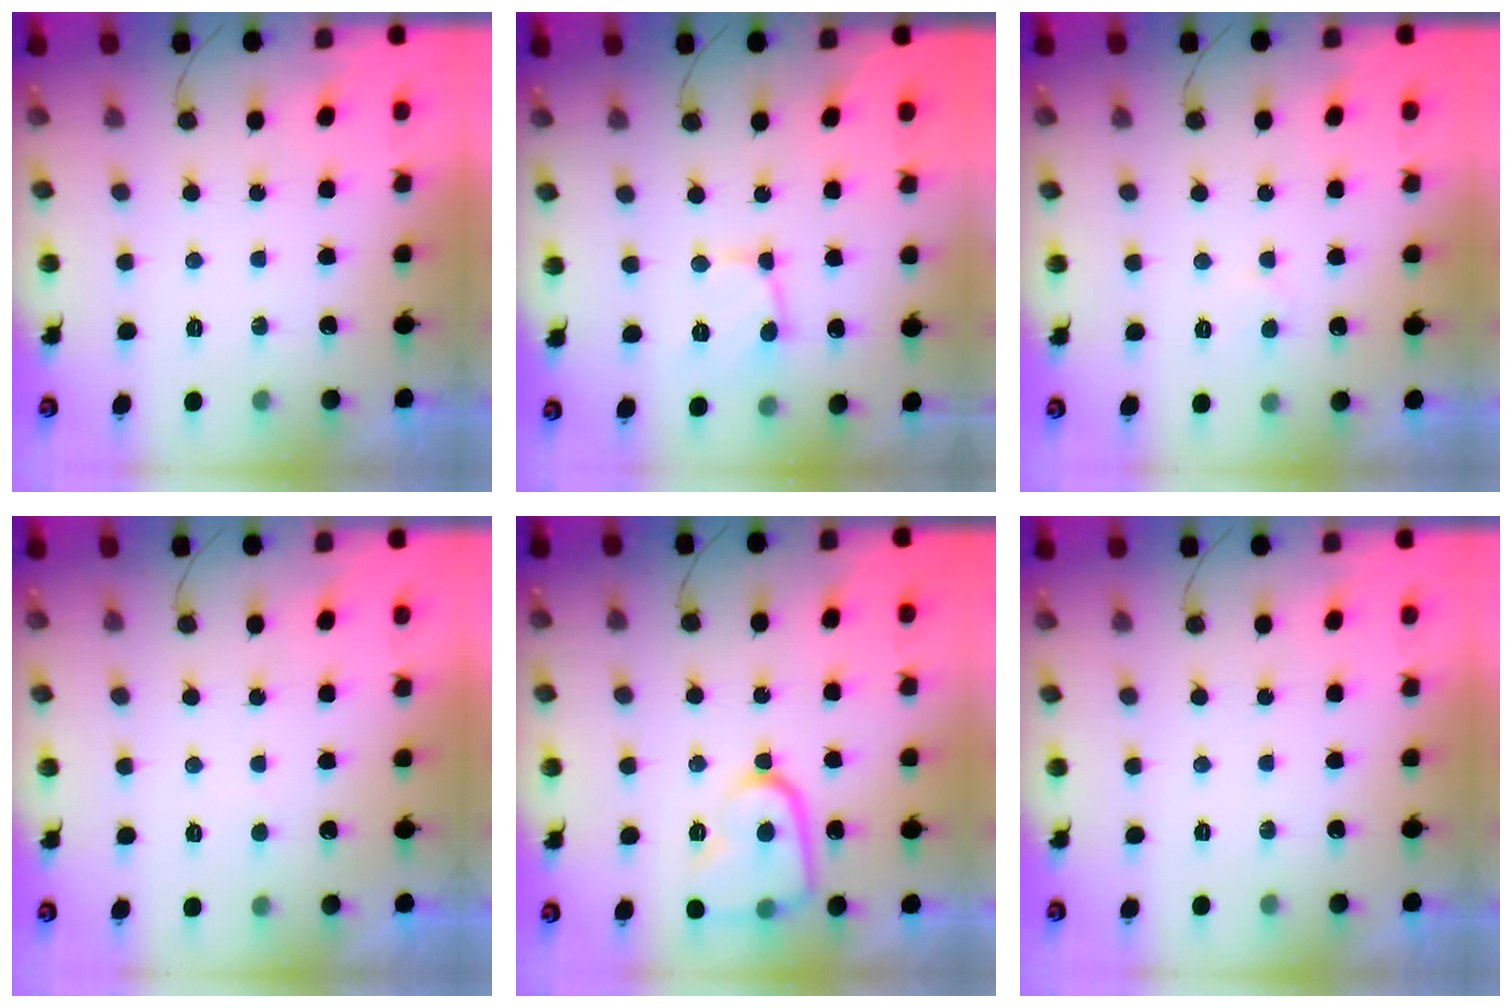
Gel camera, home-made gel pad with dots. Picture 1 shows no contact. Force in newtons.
{"total": 2.7, "press": 2.7, "slide": 0.2}
{"total": 2.4, "press": 2.4, "slide": 0.2}
{"total": 1.5, "press": 1.5, "slide": 0.2}
{"total": 13.0, "press": 13.0, "slide": 1.3}
{"total": 0.0}